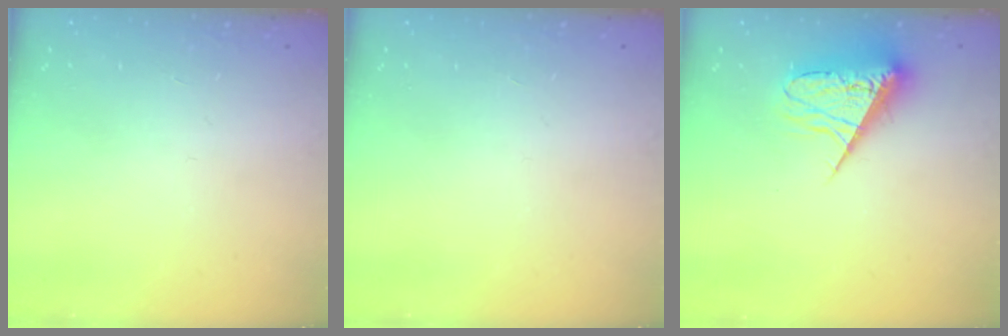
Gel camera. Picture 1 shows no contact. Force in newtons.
{"total": 0.0}
{"total": 8.8, "press": 8.7, "slide": 0.8}